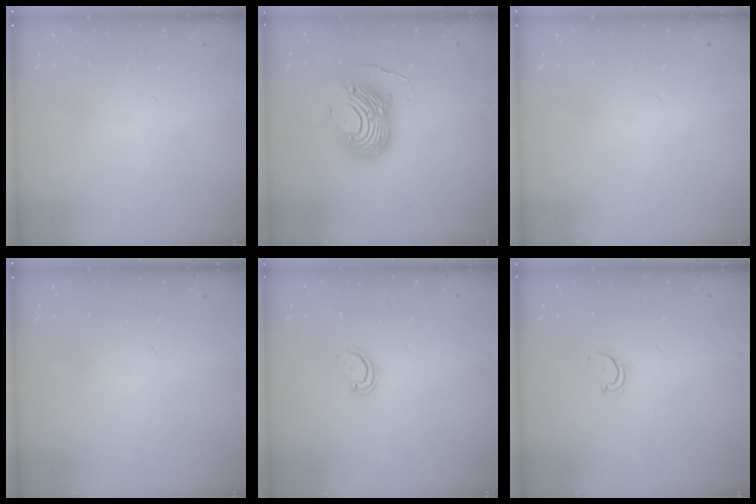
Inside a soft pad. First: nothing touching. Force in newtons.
{"total": 19.1, "press": 19.0, "slide": 1.8}
{"total": 0.0}
{"total": 0.0}
{"total": 2.6, "press": 2.6, "slide": 0.3}
{"total": 3.0, "press": 3.0, "slide": 0.2}